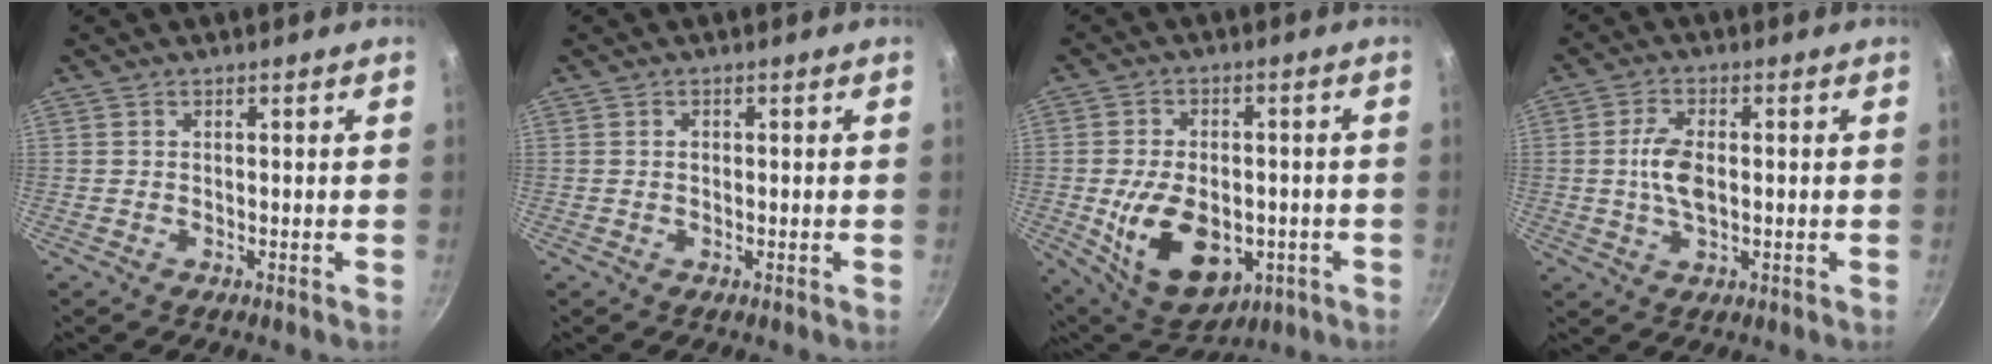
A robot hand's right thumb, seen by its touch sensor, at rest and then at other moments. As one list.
[{"total": 0.7, "force": [0.0, 0.5, 0.4], "torque": [-0.006, 0.002, 0.000]}, {"total": 16.2, "force": [-3.8, 10.3, 12.0], "torque": [-0.181, 0.002, -0.036]}, {"total": 6.3, "force": [0.1, 3.3, 5.4], "torque": [-0.109, 0.003, 0.000]}]